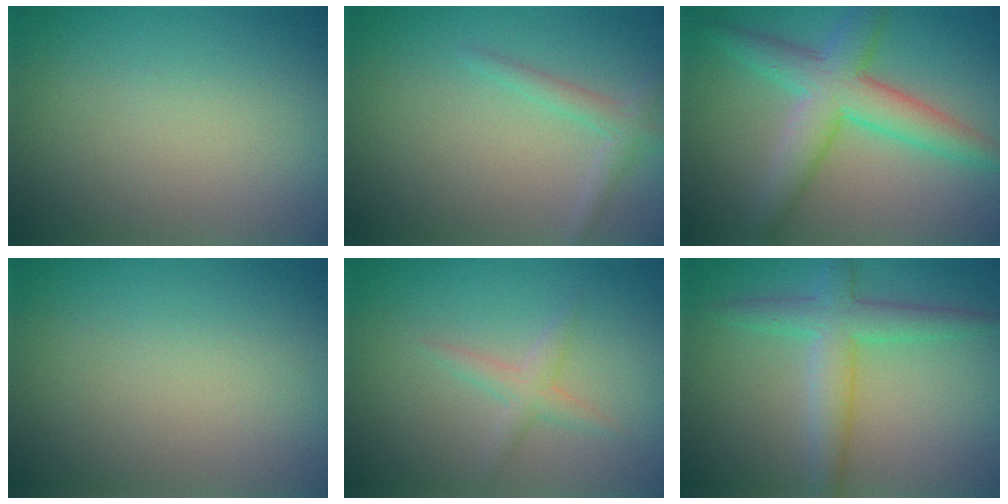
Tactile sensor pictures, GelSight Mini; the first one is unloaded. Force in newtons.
{"total": 1.5, "press": 1.5, "slide": 0.1}
{"total": 5.9, "press": 5.9, "slide": 0.2}
{"total": 0.0}
{"total": 1.6, "press": 1.6, "slide": 0.0}
{"total": 4.0, "press": 4.0, "slide": 0.2}